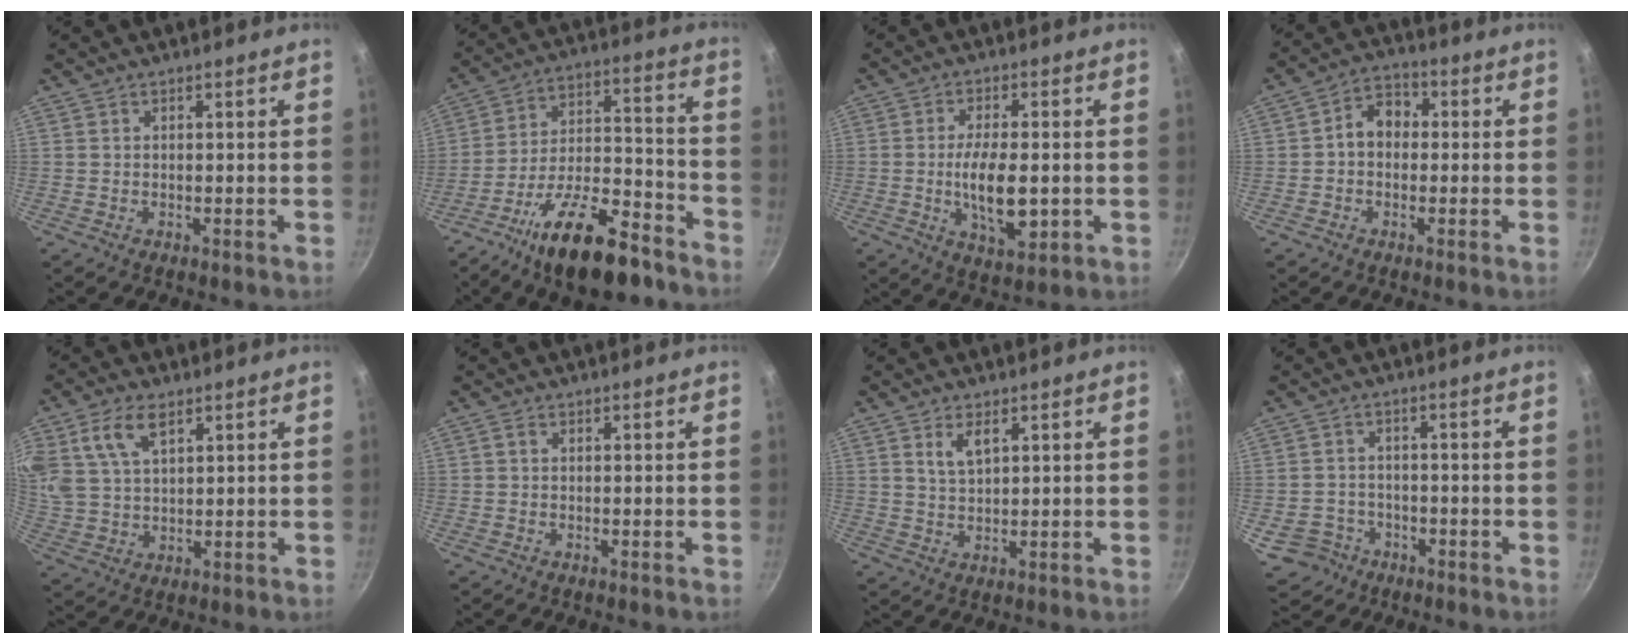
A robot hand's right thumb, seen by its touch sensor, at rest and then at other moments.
{"total": 20.1, "force": [-13.2, 7.3, 13.3], "torque": [-0.192, 0.081, -0.212]}
{"total": 10.4, "force": [-1.4, 4.4, 9.3], "torque": [-0.156, -0.001, -0.020]}
{"total": 6.3, "force": [-0.1, 5.0, 3.8], "torque": [-0.028, 0.021, -0.017]}
{"total": 10.6, "force": [5.0, 6.0, 7.2], "torque": [-0.136, -0.007, 0.101]}
{"total": 0.7, "force": [0.1, 0.6, 0.4], "torque": [-0.008, 0.005, 0.001]}
{"total": 4.1, "force": [1.9, 2.0, 3.1], "torque": [-0.051, -0.011, 0.039]}
{"total": 6.1, "force": [-2.8, 5.2, 1.6], "torque": [-0.015, 0.028, -0.040]}